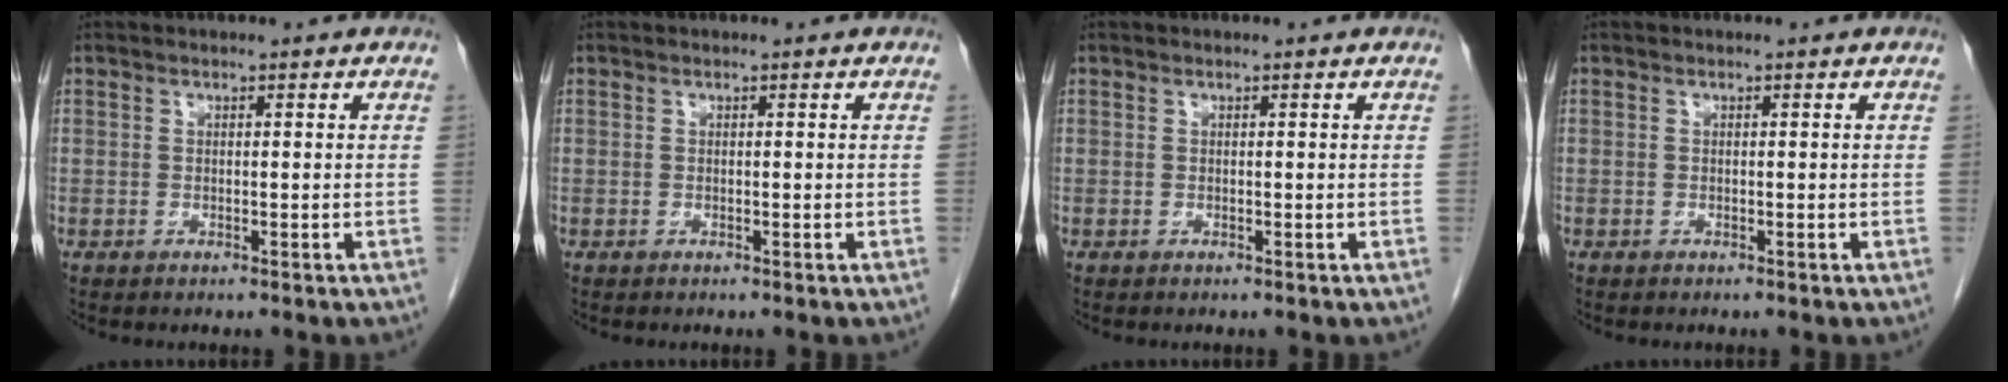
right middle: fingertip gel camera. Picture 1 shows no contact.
{"total": 0.0}
{"total": 0.0}
{"total": 0.0}